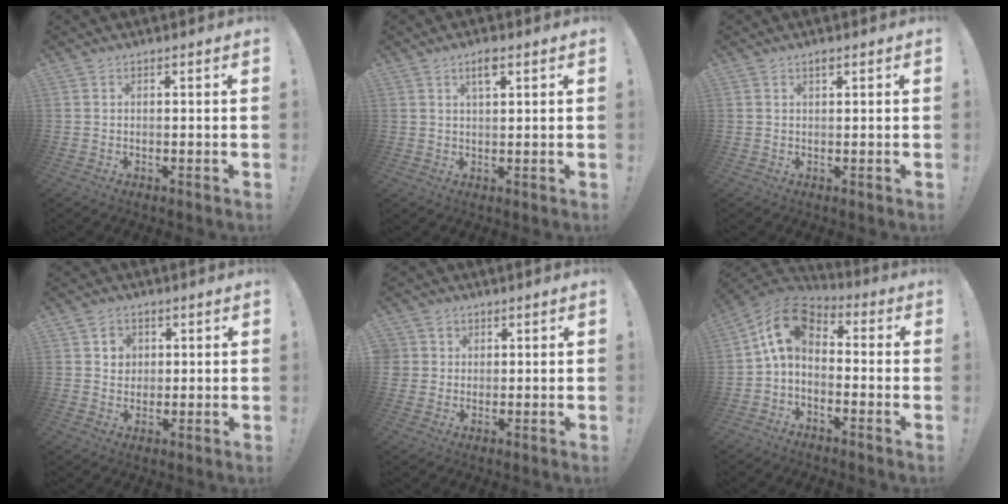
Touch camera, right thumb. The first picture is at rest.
{"total": 4.0, "force": [2.2, 1.3, 3.1], "torque": [-0.060, 0.002, 0.034]}
{"total": 1.2, "force": [0.8, 0.4, 0.8], "torque": [-0.017, 0.001, 0.014]}
{"total": 4.8, "force": [1.5, 4.3, 1.3], "torque": [-0.015, -0.008, 0.026]}
{"total": 4.1, "force": [1.4, 3.8, 0.3], "torque": [-0.010, -0.003, 0.029]}
{"total": 10.9, "force": [1.5, 6.9, 8.3], "torque": [-0.149, 0.007, 0.029]}